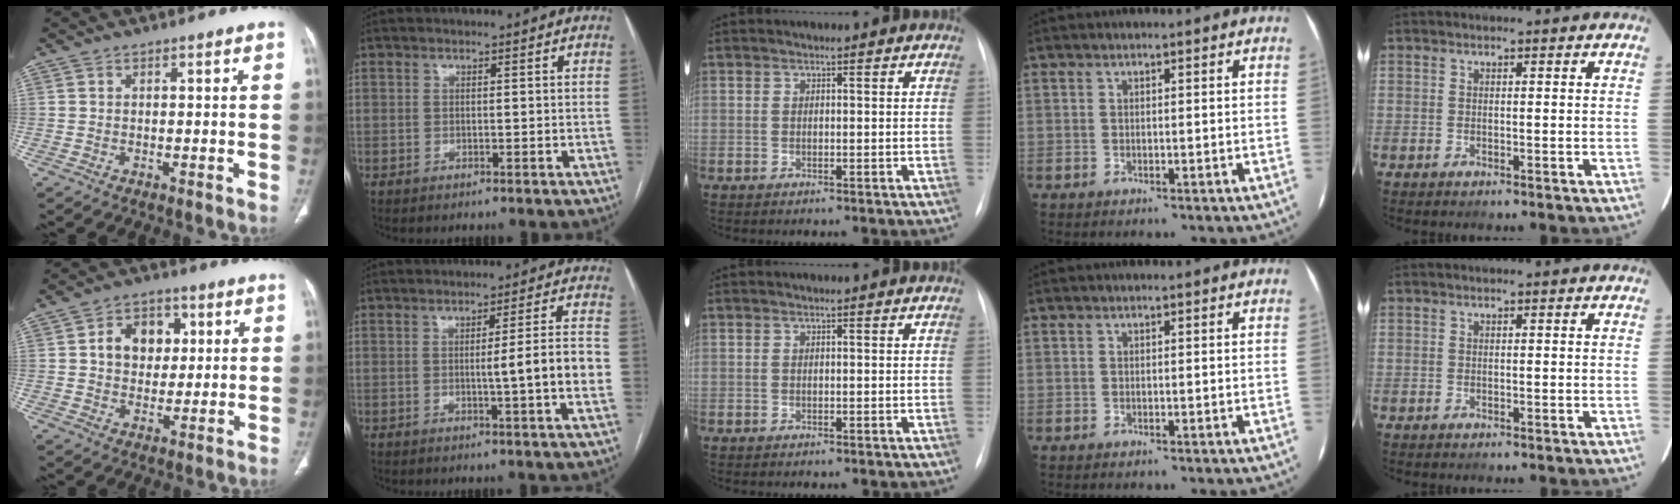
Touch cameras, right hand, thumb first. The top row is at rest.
{"thumb": {"total": 9.1, "force": [2.0, 7.0, 5.5], "torque": [-0.047, 0.003, 0.030]}, "index": {"total": 7.5, "force": [-1.1, -0.6, 7.4], "torque": [-0.100, 0.003, -0.015]}}